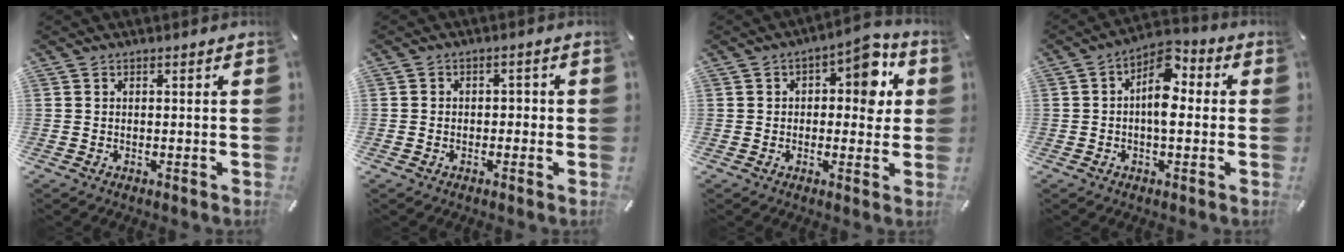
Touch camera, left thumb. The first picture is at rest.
{"total": 2.2, "force": [-1.2, 1.7, 0.5], "torque": [-0.011, 0.012, -0.027]}
{"total": 8.6, "force": [2.4, 5.1, 6.4], "torque": [-0.065, -0.014, 0.030]}
{"total": 8.4, "force": [0.4, 4.6, 7.0], "torque": [-0.093, -0.008, 0.006]}